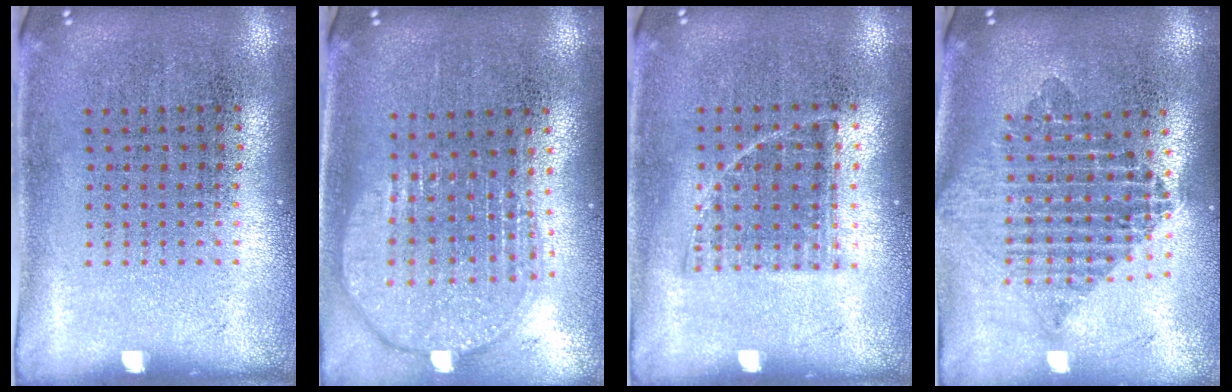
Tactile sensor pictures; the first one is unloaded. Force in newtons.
{"total": 2.0, "press": 1.6, "slide": 1.1}
{"total": 1.0, "press": 0.8, "slide": 0.6}
{"total": 2.1, "press": 1.7, "slide": 1.2}